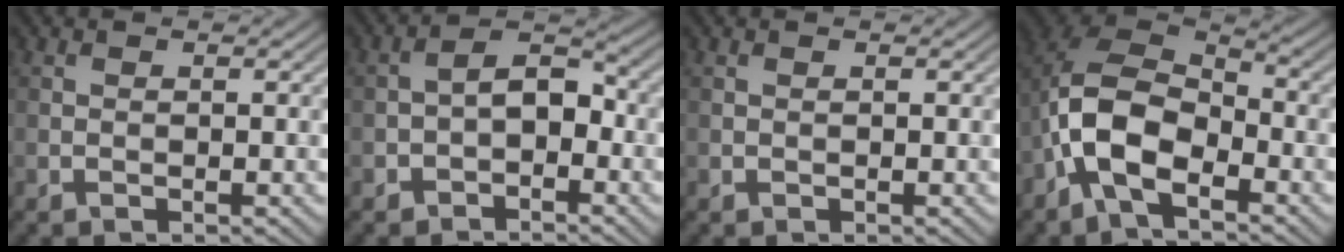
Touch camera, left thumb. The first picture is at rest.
{"total": 4.3, "force": [-1.6, 2.7, 3.0], "torque": [-0.042, 0.012, -0.038]}
{"total": 0.0}
{"total": 11.0, "force": [-4.5, 5.8, 8.1], "torque": [-0.168, 0.001, -0.102]}